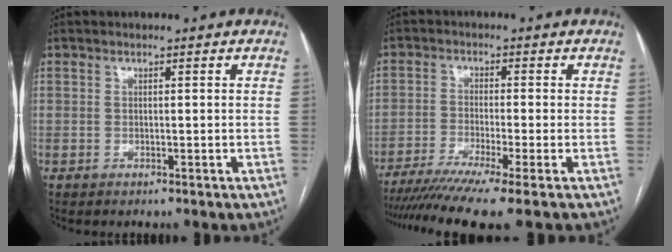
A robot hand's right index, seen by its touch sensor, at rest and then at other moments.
{"total": 10.9, "force": [-8.5, -1.5, 6.6], "torque": [-0.094, -0.026, -0.132]}